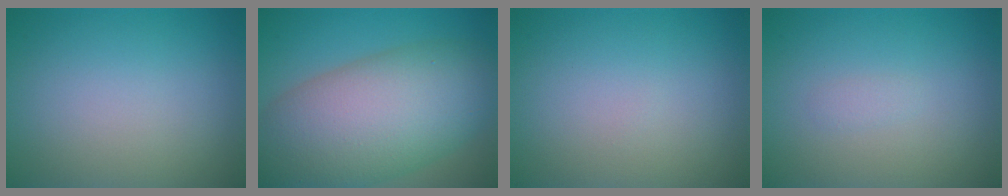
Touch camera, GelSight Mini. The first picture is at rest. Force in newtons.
{"total": 12.6, "press": 12.6, "slide": 0.4}
{"total": 0.0}
{"total": 0.5, "press": 0.5, "slide": 0.0}